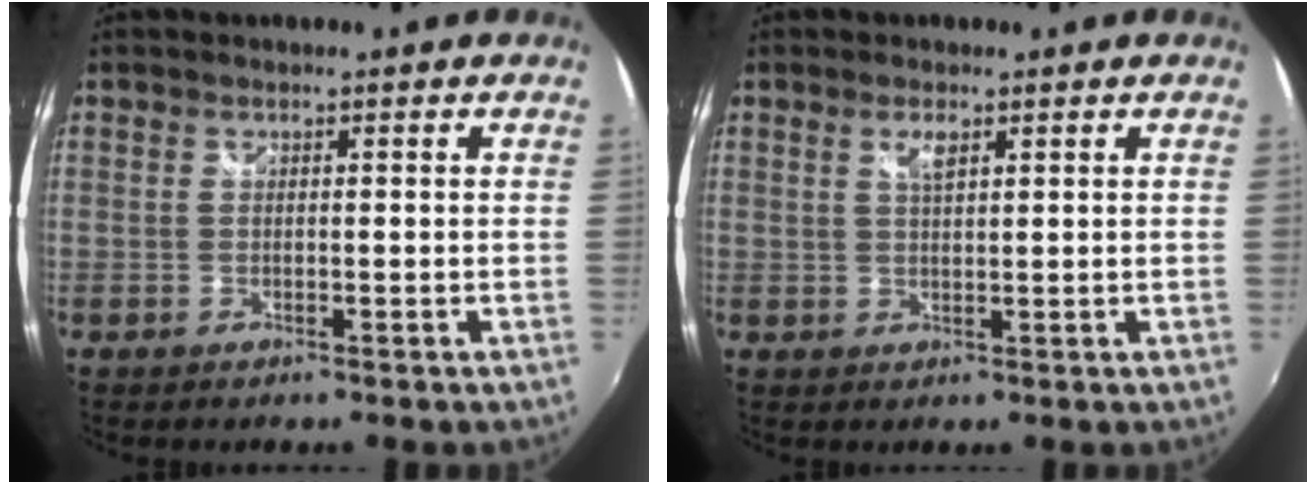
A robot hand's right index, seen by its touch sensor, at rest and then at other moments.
{"total": 2.5, "force": [1.3, 0.8, 2.0], "torque": [-0.034, 0.001, 0.021]}